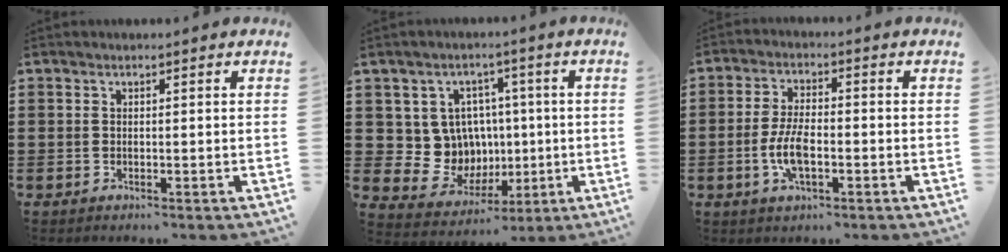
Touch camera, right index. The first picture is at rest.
{"total": 8.9, "force": [1.3, 8.3, 2.8], "torque": [-0.069, -0.006, 0.037]}
{"total": 6.2, "force": [-1.5, 2.5, 5.5], "torque": [-0.129, -0.003, -0.036]}